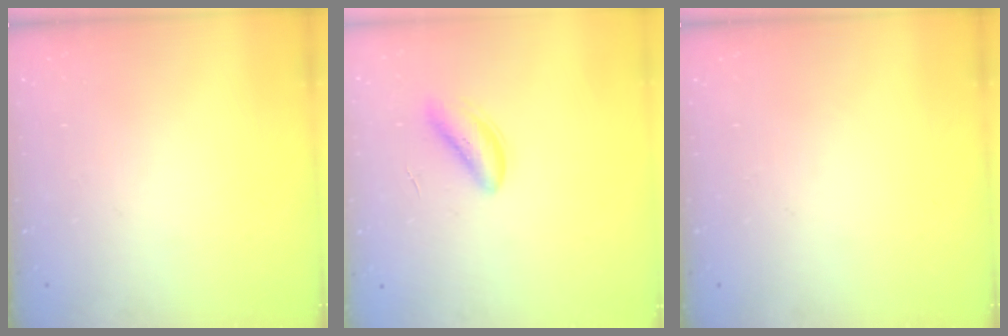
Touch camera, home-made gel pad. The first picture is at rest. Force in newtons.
{"total": 2.7, "press": 2.7, "slide": 0.3}
{"total": 0.0}